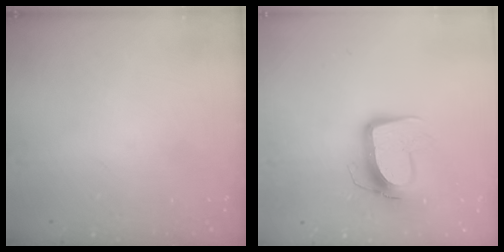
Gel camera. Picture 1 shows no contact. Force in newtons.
{"total": 11.7, "press": 11.6, "slide": 1.0}